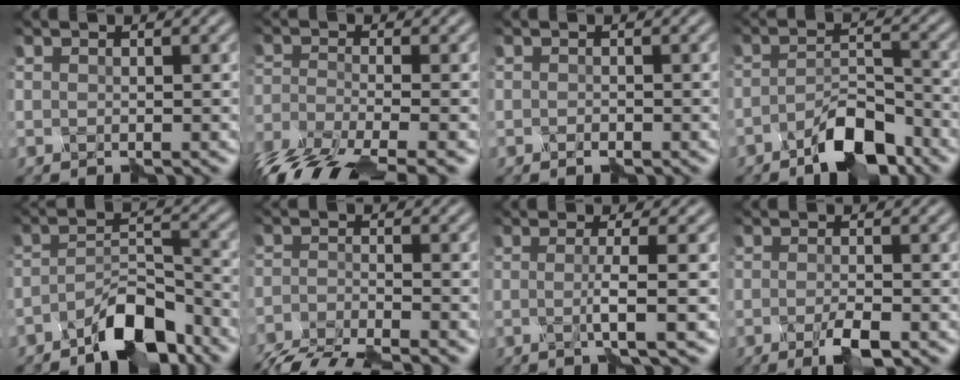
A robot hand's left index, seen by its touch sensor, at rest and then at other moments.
{"total": 10.3, "force": [-7.8, 2.9, 6.1], "torque": [-0.145, -0.029, -0.140]}
{"total": 0.7, "force": [-0.6, 0.1, 0.2], "torque": [-0.008, 0.001, -0.009]}
{"total": 4.6, "force": [-3.6, 1.0, 2.7], "torque": [-0.054, 0.006, -0.068]}
{"total": 5.3, "force": [-4.3, 1.1, 2.9], "torque": [-0.057, 0.009, -0.080]}
{"total": 6.3, "force": [-5.8, 0.7, 2.4], "torque": [-0.059, -0.020, -0.109]}
{"total": 2.7, "force": [-0.4, 0.0, 2.7], "torque": [-0.050, -0.003, -0.012]}
{"total": 2.5, "force": [-1.5, 0.1, 2.0], "torque": [-0.050, 0.001, -0.031]}